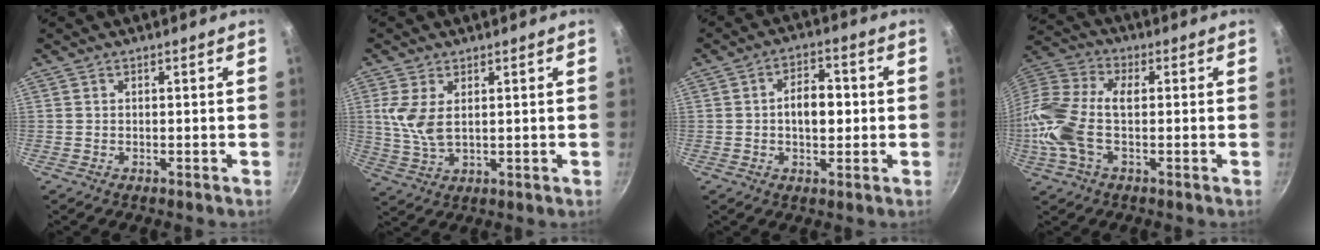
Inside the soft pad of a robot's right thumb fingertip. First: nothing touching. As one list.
[{"total": 6.3, "force": [1.6, 3.2, 5.2], "torque": [-0.116, -0.006, 0.041]}, {"total": 7.1, "force": [0.1, 4.2, 5.8], "torque": [-0.073, 0.013, -0.003]}, {"total": 15.4, "force": [-1.3, 8.4, 12.9], "torque": [-0.313, 0.025, -0.025]}]